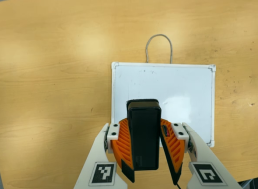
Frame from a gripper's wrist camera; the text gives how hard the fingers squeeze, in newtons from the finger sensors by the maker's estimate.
{"total": 9.4, "left": 9.5, "right": 9.2}